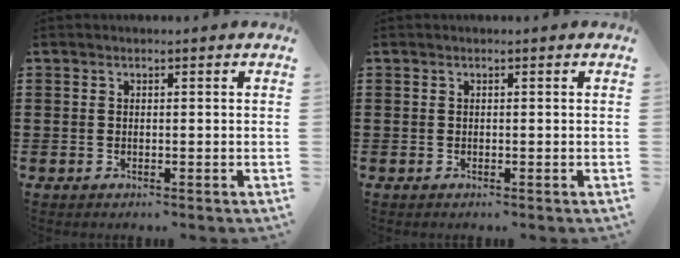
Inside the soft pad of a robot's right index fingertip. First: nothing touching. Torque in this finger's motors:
{"motor_torque": [2.14, 0.00, 0.03, 0.00]}